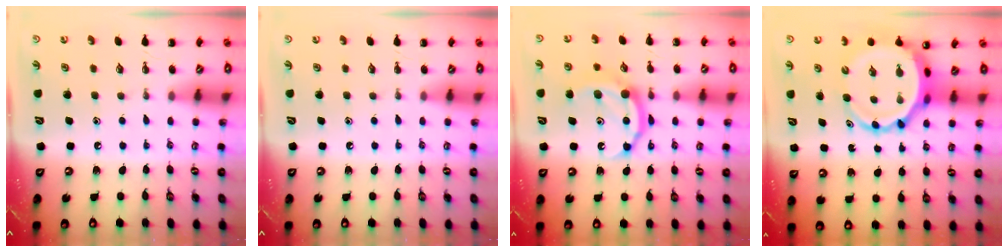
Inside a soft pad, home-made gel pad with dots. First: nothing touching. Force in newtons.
{"total": 0.0}
{"total": 10.5, "press": 10.5, "slide": 0.6}
{"total": 8.0, "press": 7.6, "slide": 2.7}